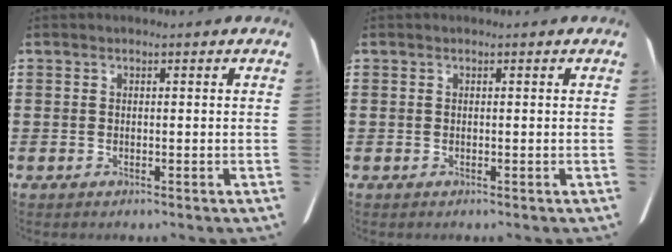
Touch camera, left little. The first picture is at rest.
{"total": 0.0}